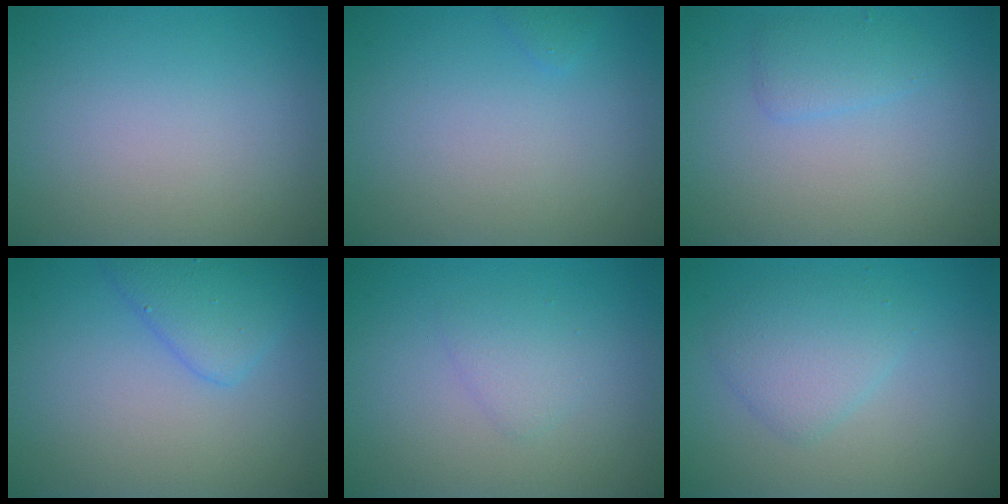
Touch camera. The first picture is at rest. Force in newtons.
{"total": 0.6, "press": 0.6, "slide": 0.1}
{"total": 1.7, "press": 1.7, "slide": 0.1}
{"total": 3.1, "press": 3.1, "slide": 0.1}
{"total": 1.4, "press": 1.4, "slide": 0.0}
{"total": 2.8, "press": 2.8, "slide": 0.1}